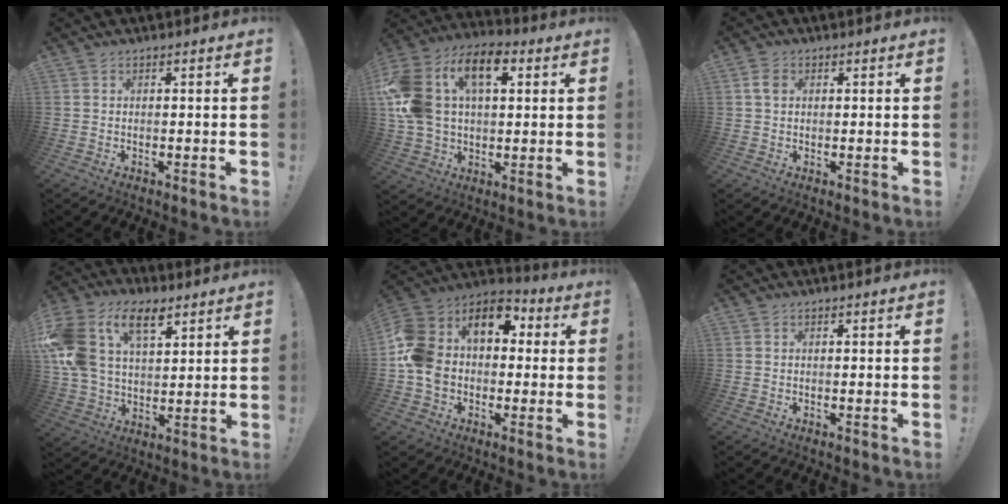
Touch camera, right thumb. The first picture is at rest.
{"total": 20.9, "force": [6.7, 13.3, 14.8], "torque": [-0.283, -0.012, 0.119]}
{"total": 3.3, "force": [0.9, 2.3, 2.2], "torque": [-0.032, 0.001, 0.015]}
{"total": 18.8, "force": [8.6, 11.8, 11.8], "torque": [-0.234, -0.030, 0.158]}
{"total": 15.2, "force": [2.0, 11.8, 9.4], "torque": [-0.169, 0.002, 0.041]}
{"total": 0.0}